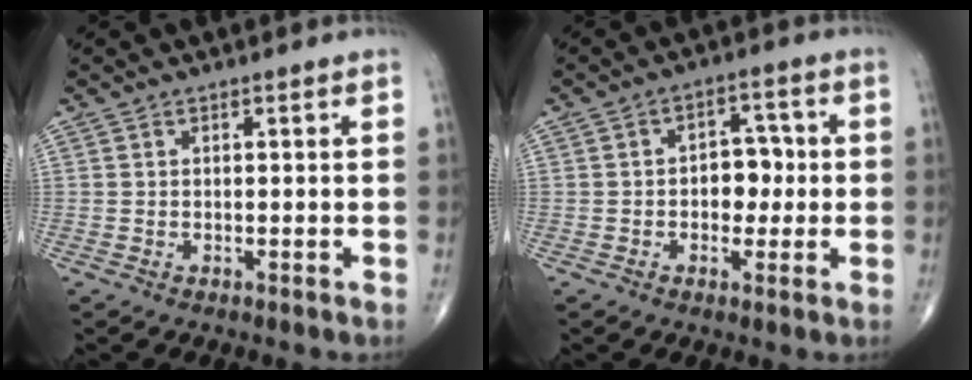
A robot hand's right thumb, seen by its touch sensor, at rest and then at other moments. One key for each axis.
{"total": 6.3, "fx": -0.3, "fy": 4.4, "fz": 4.5, "tx": -0.033, "ty": 0.017, "tz": -0.008}